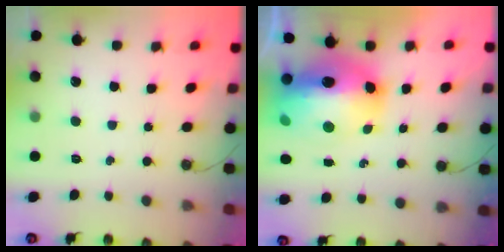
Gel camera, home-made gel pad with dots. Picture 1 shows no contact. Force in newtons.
{"total": 20.1, "press": 20.0, "slide": 2.2}